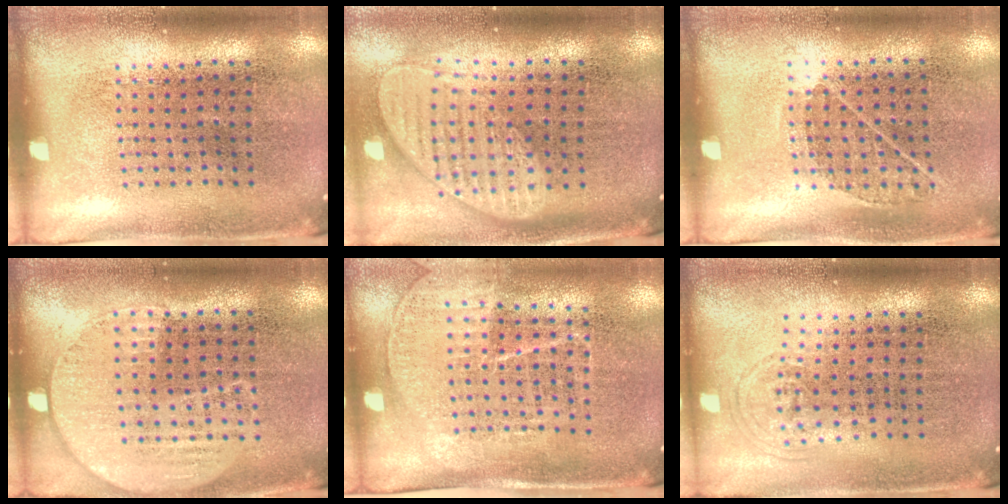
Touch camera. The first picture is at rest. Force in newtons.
{"total": 2.0, "press": 1.6, "slide": 1.2}
{"total": 0.8, "press": 0.6, "slide": 0.5}
{"total": 0.8, "press": 0.6, "slide": 0.5}
{"total": 1.5, "press": 1.3, "slide": 0.8}
{"total": 0.6, "press": 0.5, "slide": 0.3}